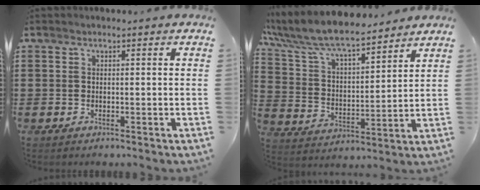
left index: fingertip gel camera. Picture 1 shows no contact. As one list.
[{"total": 8.7, "force": [7.8, 1.7, 3.6], "torque": [-0.103, -0.042, 0.133]}]